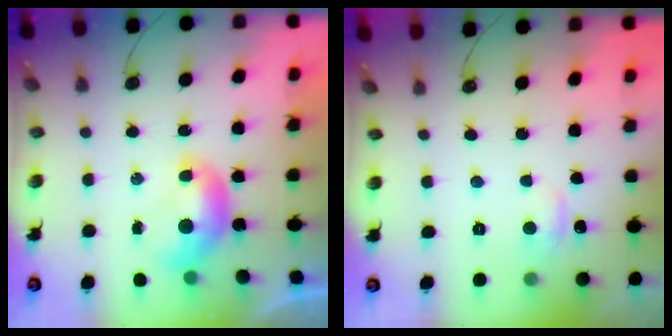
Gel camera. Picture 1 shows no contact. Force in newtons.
{"total": 2.1, "press": 2.0, "slide": 0.6}